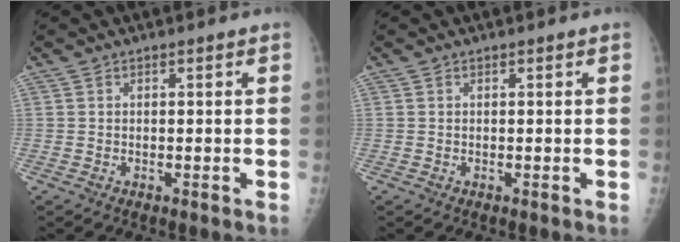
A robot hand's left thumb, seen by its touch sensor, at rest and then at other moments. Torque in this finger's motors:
{"motor_torque": [-0.12, 0.12, -0.02, -0.02, 0.00]}